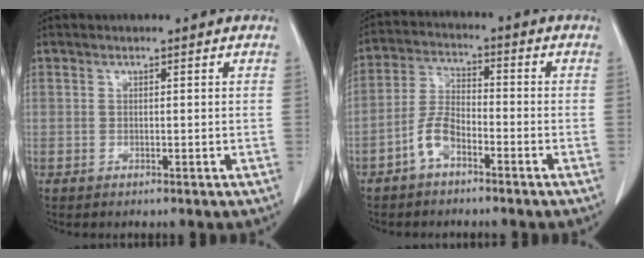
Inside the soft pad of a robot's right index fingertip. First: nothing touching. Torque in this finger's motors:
{"motor_torque": [0.34, -0.33, -0.08, -0.04]}